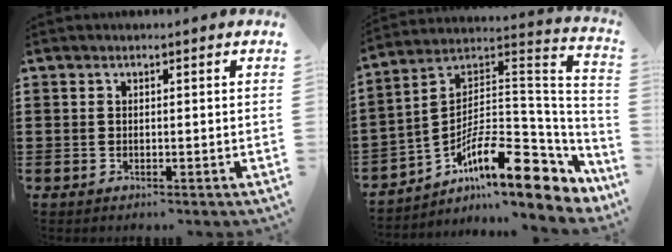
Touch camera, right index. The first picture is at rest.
{"total": 13.4, "force": [-7.8, 5.0, 9.6], "torque": [-0.153, -0.003, -0.141]}